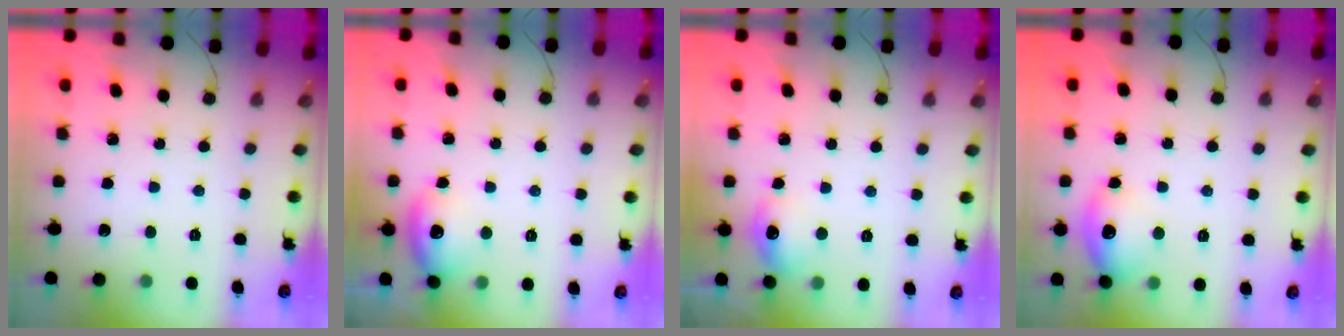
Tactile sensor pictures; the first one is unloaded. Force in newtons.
{"total": 10.0, "press": 9.9, "slide": 1.3}
{"total": 9.0, "press": 8.9, "slide": 1.0}
{"total": 12.2, "press": 12.2, "slide": 0.2}